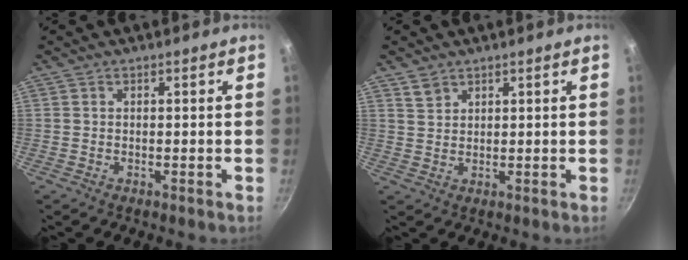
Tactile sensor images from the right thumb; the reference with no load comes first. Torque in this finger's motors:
{"motor_torque": [-0.52, 0.41, -0.19, -0.03, -0.02]}